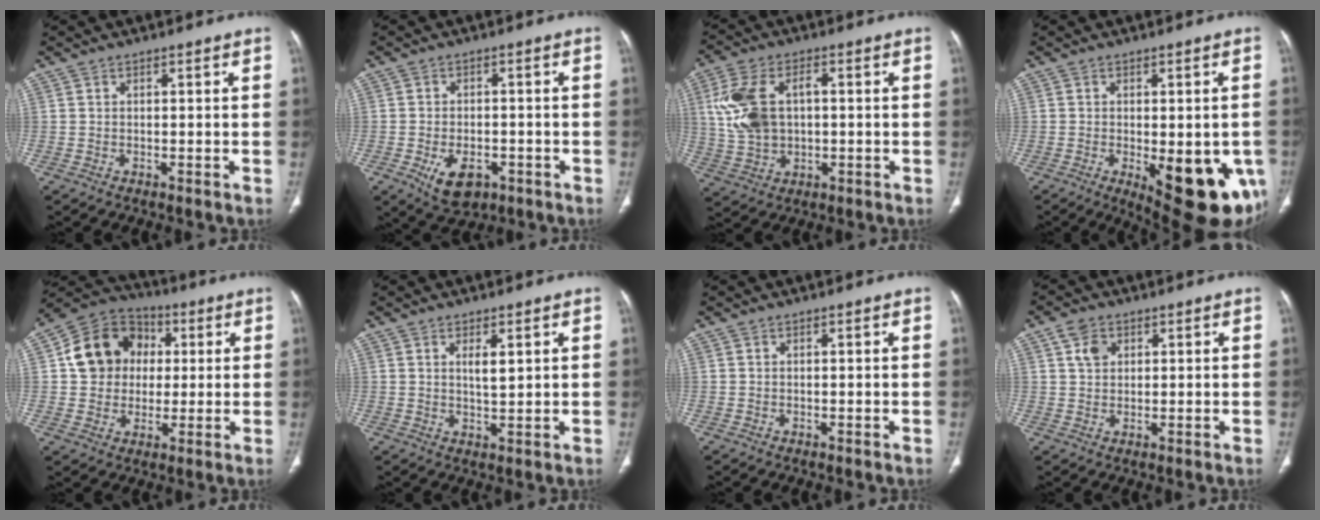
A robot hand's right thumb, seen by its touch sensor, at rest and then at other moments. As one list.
[{"total": 7.3, "force": [-3.0, 4.6, 4.9], "torque": [-0.071, 0.007, -0.038]}, {"total": 11.7, "force": [1.5, 7.4, 9.0], "torque": [-0.185, 0.011, 0.034]}, {"total": 16.9, "force": [-5.4, 6.7, 14.5], "torque": [-0.131, -0.010, -0.051]}, {"total": 13.8, "force": [2.1, 12.0, 6.5], "torque": [-0.086, 0.015, 0.027]}, {"total": 3.3, "force": [1.4, 0.9, 2.9], "torque": [-0.046, -0.014, 0.025]}, {"total": 0.0}, {"total": 4.1, "force": [1.7, 3.0, 2.2], "torque": [-0.028, -0.004, 0.034]}]